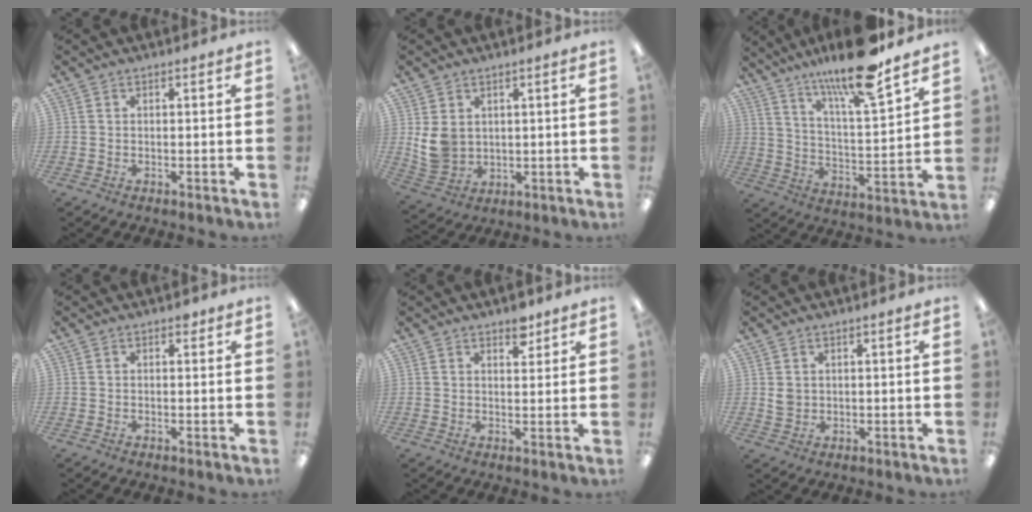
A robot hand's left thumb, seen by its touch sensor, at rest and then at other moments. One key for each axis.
{"total": 6.2, "fx": 1.9, "fy": 5.0, "fz": 3.0, "tx": -0.070, "ty": -0.003, "tz": 0.040}
{"total": 16.5, "fx": 13.3, "fy": 2.8, "fz": 9.5, "tx": -0.164, "ty": -0.083, "tz": 0.219}
{"total": 1.0, "fx": 0.6, "fy": 0.5, "fz": 0.5, "tx": -0.003, "ty": -0.001, "tz": 0.009}
{"total": 4.3, "fx": 3.2, "fy": 2.1, "fz": 1.9, "tx": -0.003, "ty": -0.021, "tz": 0.051}
{"total": 2.4, "fx": 0.9, "fy": 2.0, "fz": 1.0, "tx": -0.014, "ty": -0.001, "tz": 0.016}